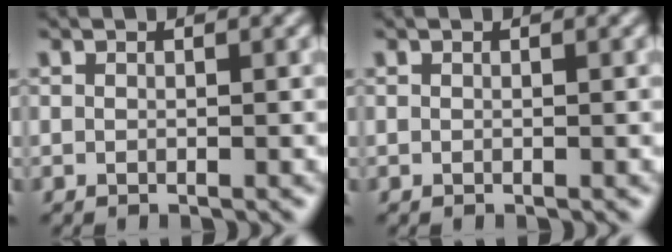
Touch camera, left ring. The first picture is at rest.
{"total": 0.0}